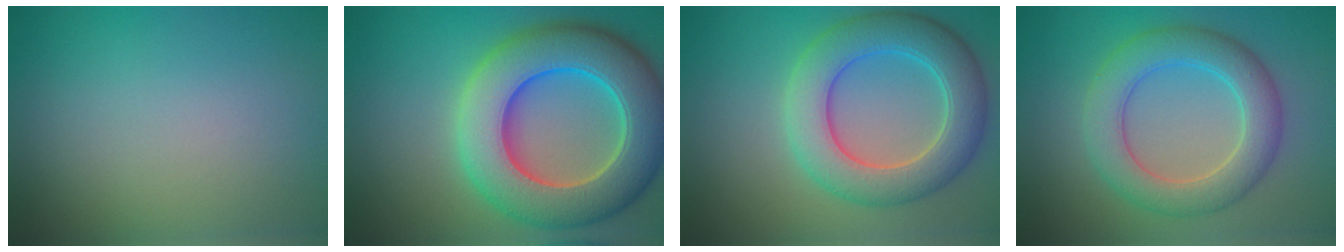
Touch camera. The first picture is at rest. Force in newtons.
{"total": 12.2, "press": 12.2, "slide": 0.9}
{"total": 7.3, "press": 7.3, "slide": 0.3}
{"total": 6.0, "press": 6.0, "slide": 0.2}